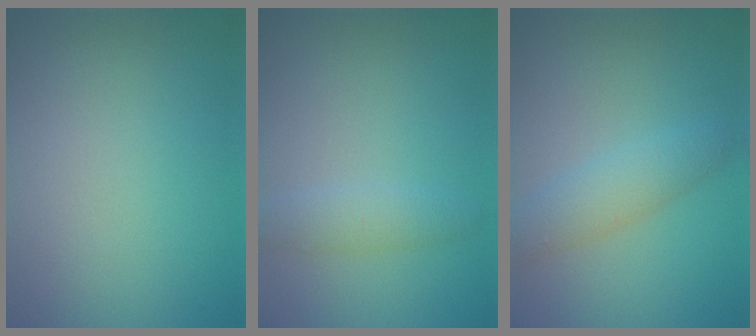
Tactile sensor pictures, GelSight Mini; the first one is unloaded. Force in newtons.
{"total": 1.9, "press": 1.9, "slide": 0.1}
{"total": 2.8, "press": 2.8, "slide": 0.1}